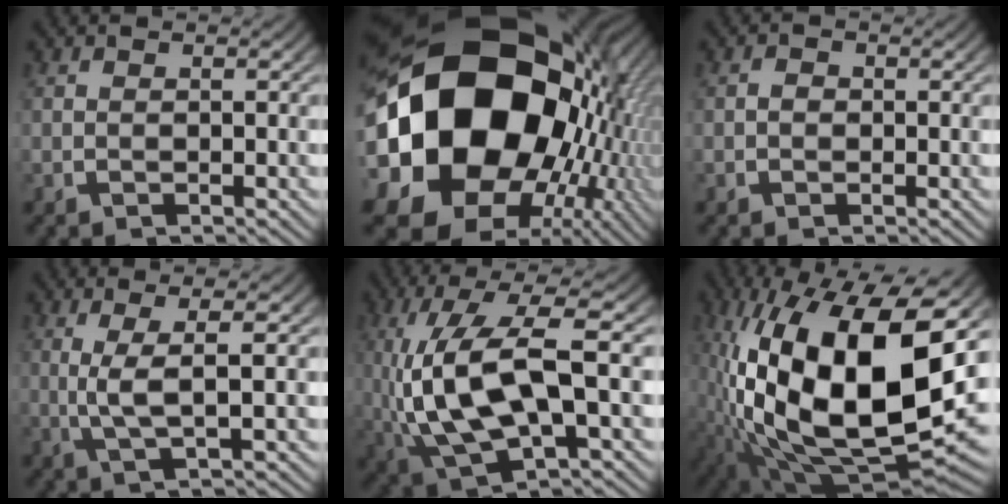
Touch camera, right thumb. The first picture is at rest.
{"total": 37.1, "force": [-1.0, 25.0, 27.4], "torque": [-0.487, -0.084, 0.010]}
{"total": 0.8, "force": [-0.3, 0.7, 0.3], "torque": [-0.006, -0.005, -0.007]}
{"total": 4.3, "force": [0.7, 1.0, 4.1], "torque": [-0.089, -0.006, 0.020]}
{"total": 13.1, "force": [-0.8, 7.1, 11.0], "torque": [-0.254, -0.031, 0.008]}
{"total": 25.3, "force": [-2.7, 14.5, 20.5], "torque": [-0.395, -0.075, 0.005]}